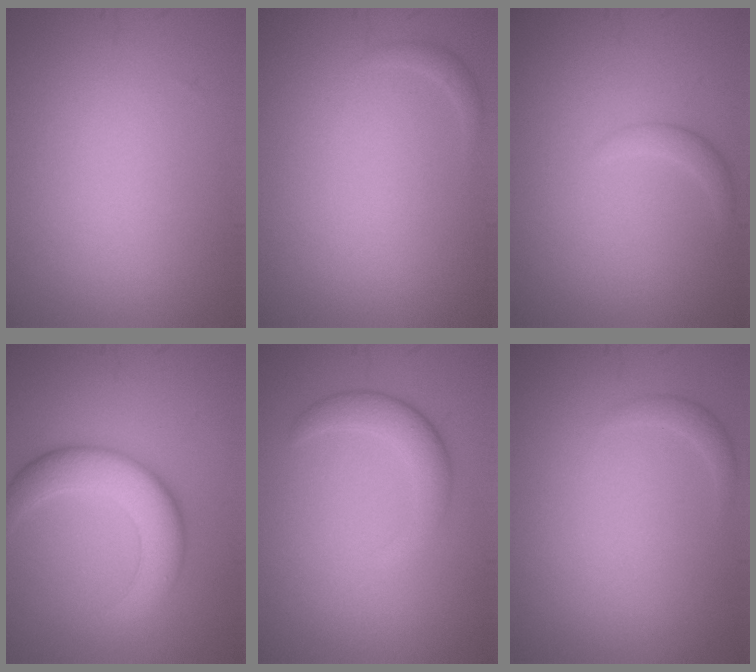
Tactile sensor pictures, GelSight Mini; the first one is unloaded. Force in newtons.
{"total": 0.6, "press": 0.6, "slide": 0.1}
{"total": 1.1, "press": 1.1, "slide": 0.1}
{"total": 6.0, "press": 6.0, "slide": 0.2}
{"total": 2.9, "press": 2.9, "slide": 0.1}
{"total": 0.9, "press": 0.9, "slide": 0.0}